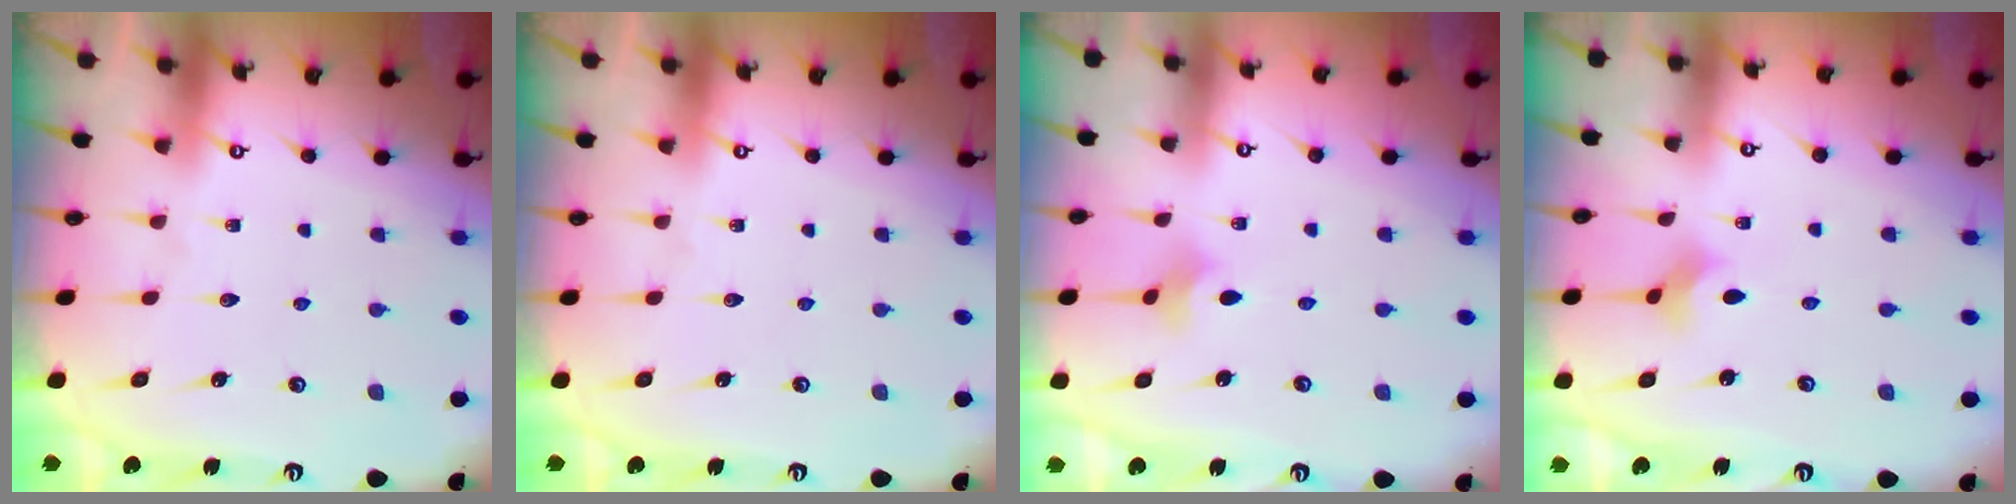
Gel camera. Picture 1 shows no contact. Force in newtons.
{"total": 0.0}
{"total": 2.7, "press": 2.6, "slide": 0.7}
{"total": 2.3, "press": 2.2, "slide": 0.4}